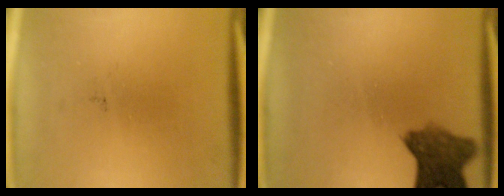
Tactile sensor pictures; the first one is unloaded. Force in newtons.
{"total": 7.3}